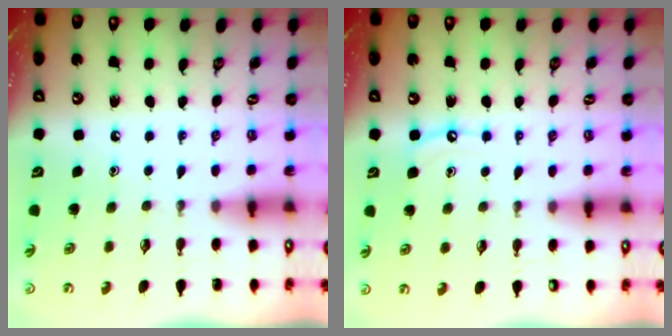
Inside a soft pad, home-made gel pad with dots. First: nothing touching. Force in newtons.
{"total": 6.0, "press": 6.0, "slide": 0.6}